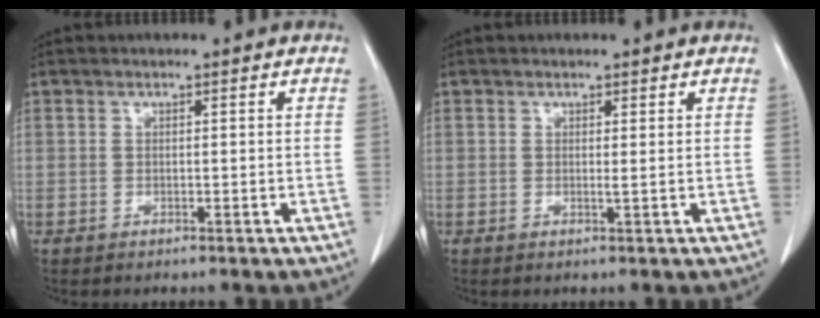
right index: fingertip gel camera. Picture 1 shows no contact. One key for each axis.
{"total": 0.5, "fx": 0.3, "fy": -0.1, "fz": 0.4, "tx": -0.010, "ty": -0.002, "tz": 0.004}